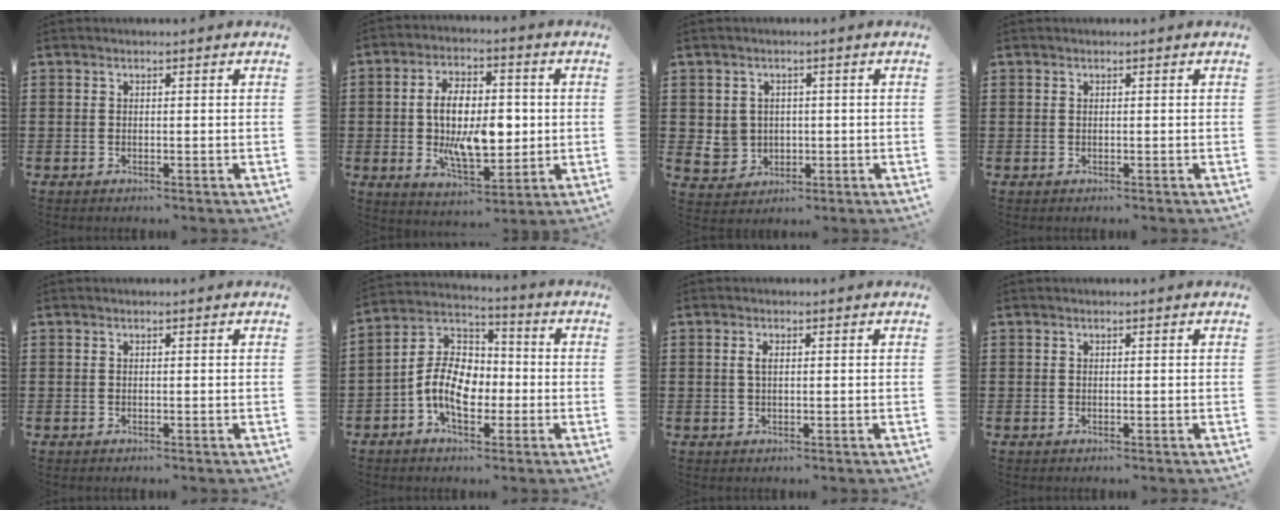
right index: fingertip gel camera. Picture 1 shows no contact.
{"total": 11.2, "force": [-0.2, 5.7, 9.6], "torque": [-0.167, 0.001, -0.008]}
{"total": 3.7, "force": [0.1, 3.6, 0.8], "torque": [-0.031, 0.011, 0.002]}
{"total": 0.0}
{"total": 0.0}
{"total": 10.0, "force": [-2.6, 6.3, 7.3], "torque": [-0.174, 0.005, -0.054]}
{"total": 1.6, "force": [0.3, 0.6, 1.5], "torque": [-0.031, 0.005, 0.003]}
{"total": 0.0}